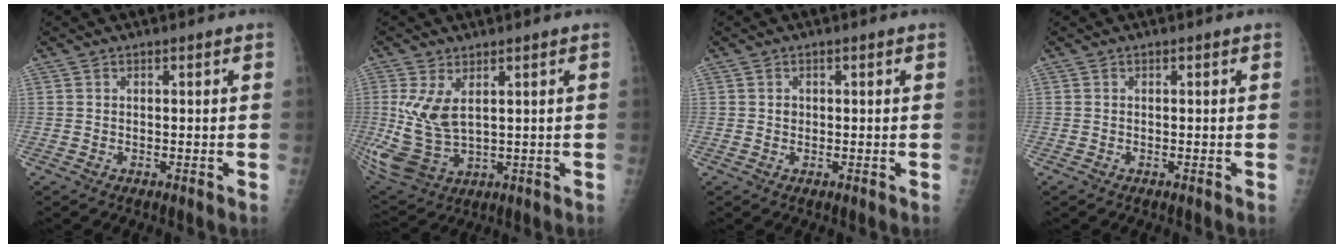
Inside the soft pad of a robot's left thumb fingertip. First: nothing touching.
{"total": 10.1, "force": [2.0, 5.7, 8.0], "torque": [-0.172, -0.018, 0.059]}
{"total": 0.8, "force": [0.0, 0.7, 0.1], "torque": [0.002, 0.002, 0.000]}
{"total": 0.0}